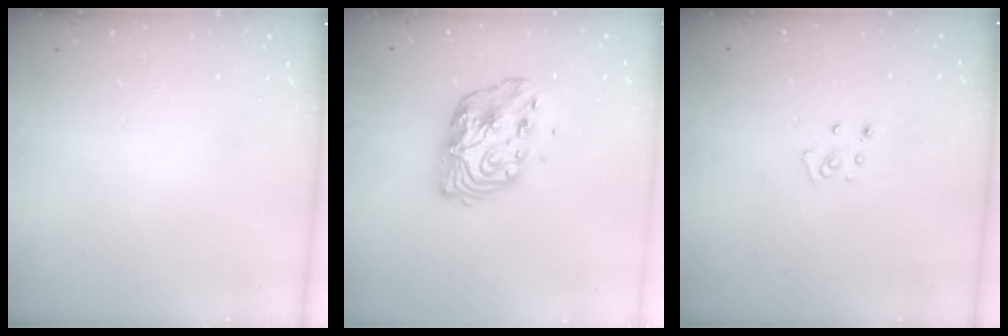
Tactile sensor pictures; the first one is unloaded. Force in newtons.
{"total": 11.7, "press": 11.6, "slide": 0.9}
{"total": 2.8, "press": 2.8, "slide": 0.2}